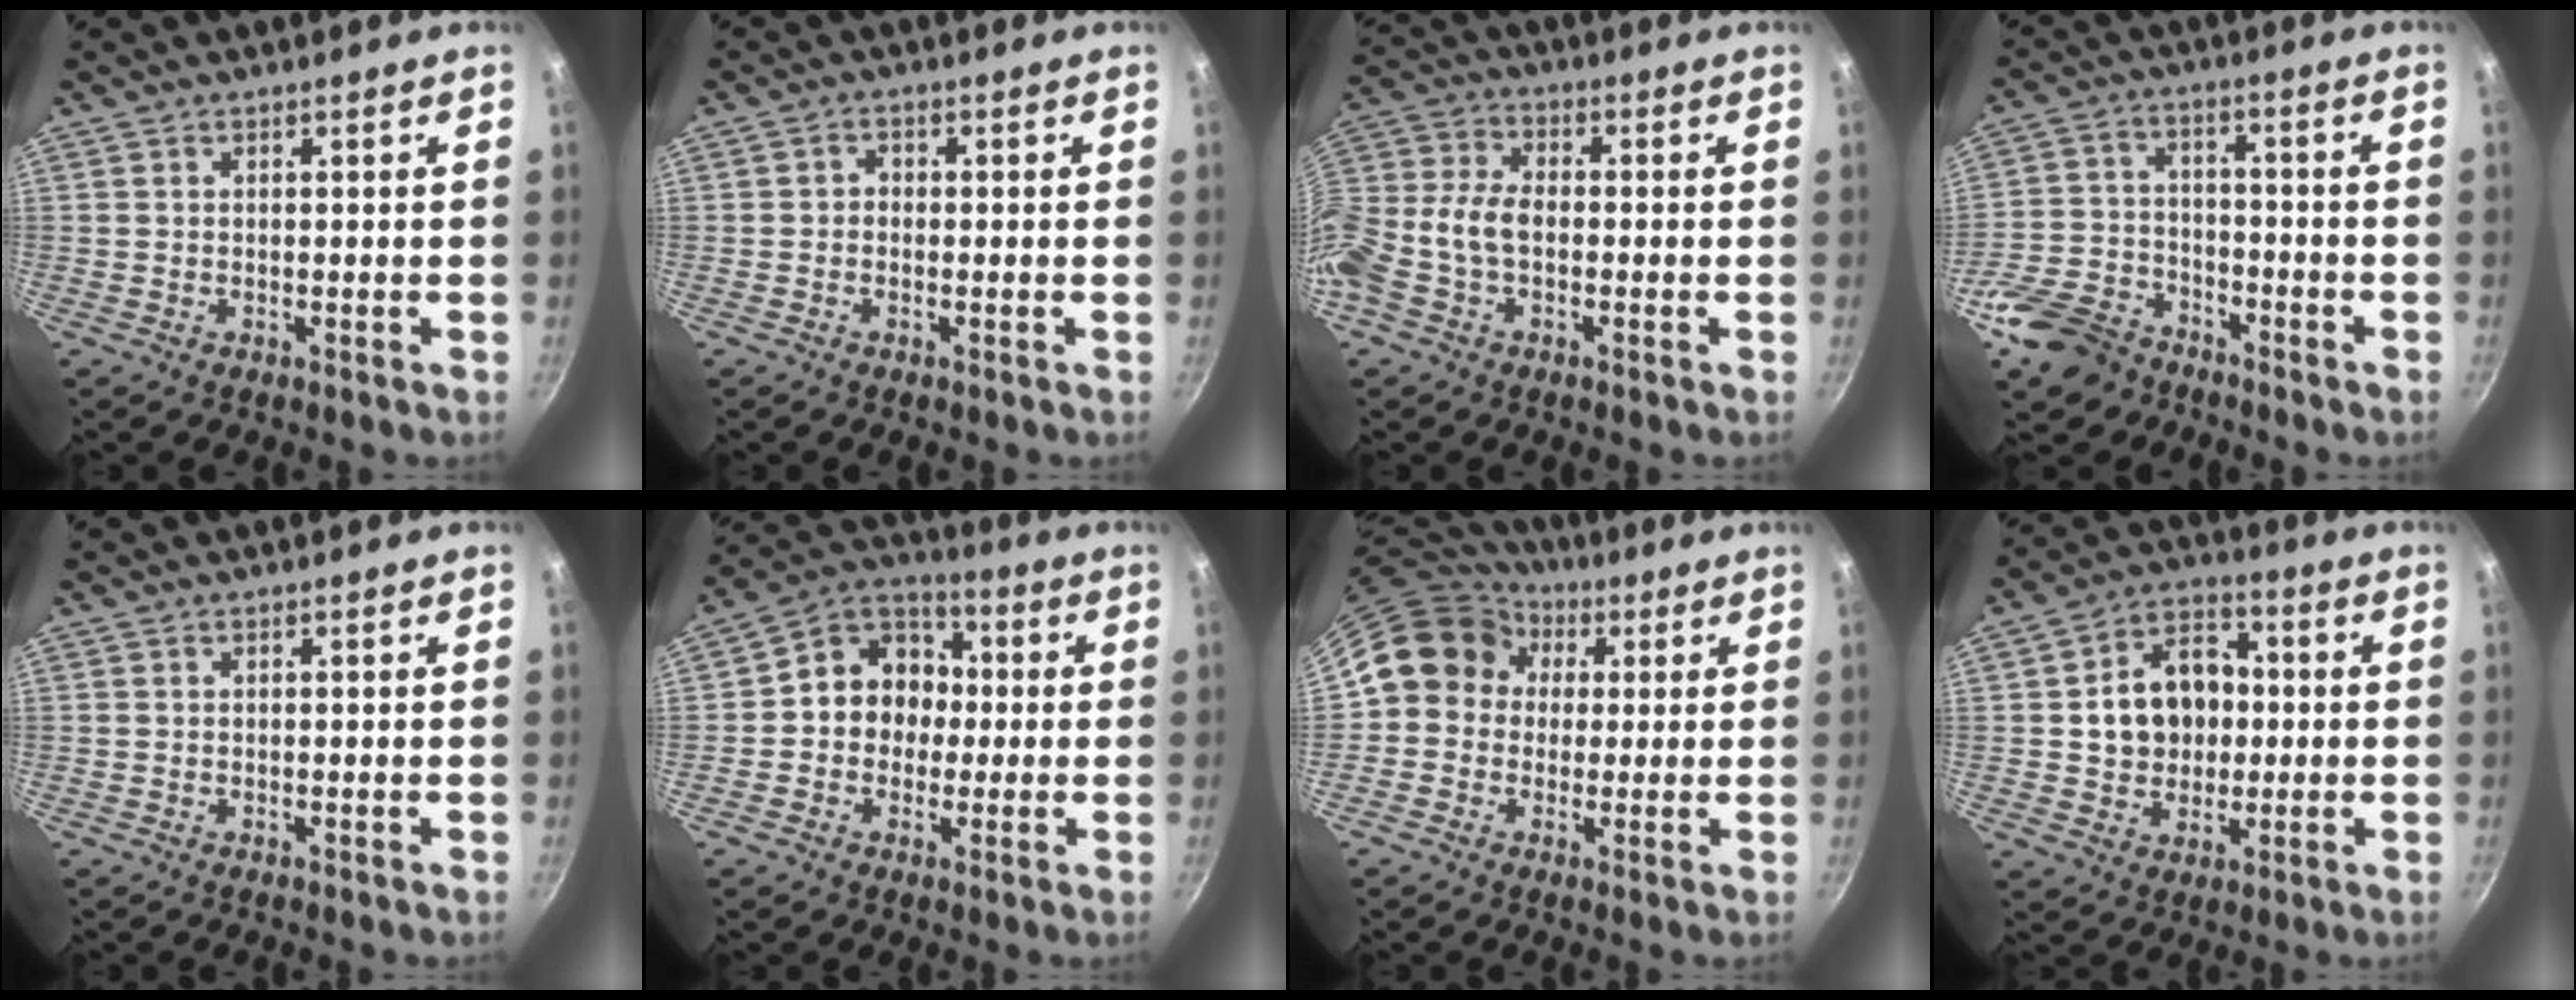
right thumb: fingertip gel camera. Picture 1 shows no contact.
{"total": 1.6, "force": [-0.5, 1.3, 0.6], "torque": [-0.006, 0.008, -0.013]}
{"total": 10.8, "force": [-2.4, 6.9, 7.9], "torque": [-0.160, 0.037, -0.064]}
{"total": 12.1, "force": [-8.1, 7.5, 5.0], "torque": [-0.093, 0.050, -0.156]}
{"total": 0.0}
{"total": 11.3, "force": [-0.2, 9.9, 5.5], "torque": [-0.038, 0.033, -0.026]}
{"total": 12.0, "force": [2.3, 10.7, 5.1], "torque": [-0.053, 0.025, 0.018]}
{"total": 13.0, "force": [0.7, 10.3, 7.9], "torque": [-0.094, 0.020, 0.007]}